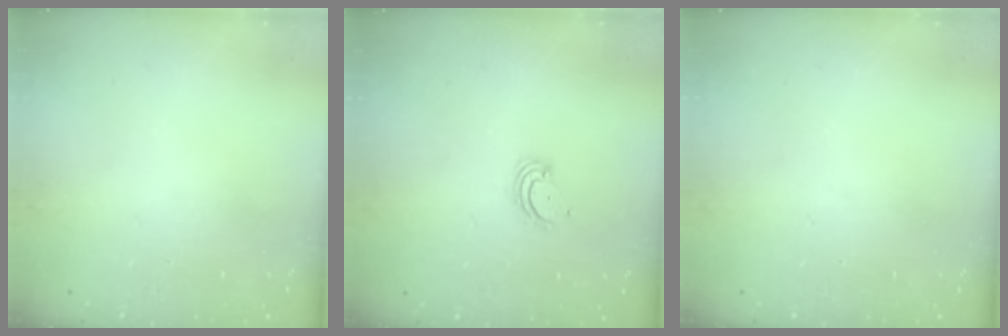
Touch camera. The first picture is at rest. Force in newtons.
{"total": 2.8, "press": 2.8, "slide": 0.3}
{"total": 0.0}